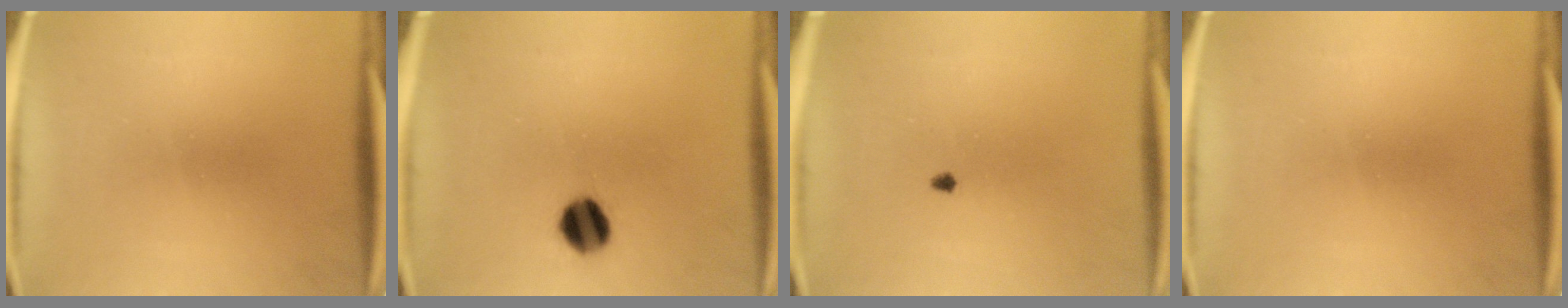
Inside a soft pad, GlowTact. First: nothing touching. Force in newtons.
{"total": 7.5}
{"total": 0.7}
{"total": 0.0}